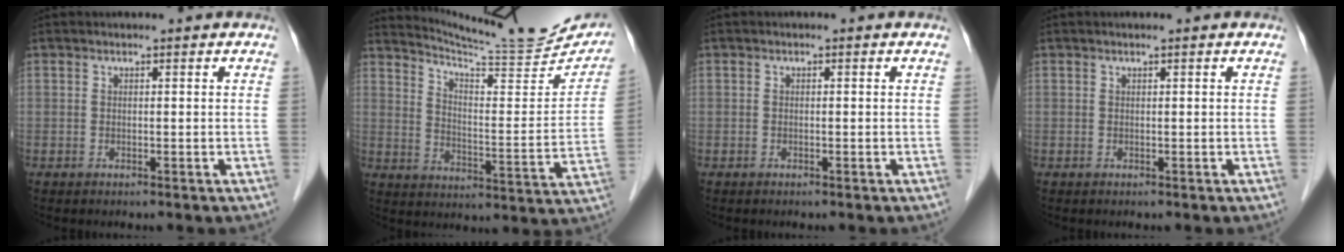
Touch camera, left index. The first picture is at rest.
{"total": 19.1, "force": [18.1, 1.1, 6.0], "torque": [-0.091, -0.061, 0.244]}
{"total": 0.0}
{"total": 0.0}